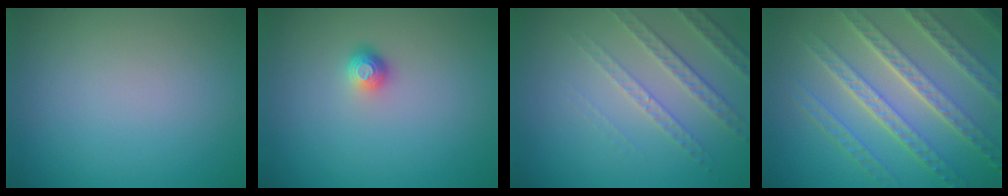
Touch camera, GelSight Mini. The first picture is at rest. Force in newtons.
{"total": 1.2, "press": 1.0, "slide": 0.7}
{"total": 3.3, "press": 2.8, "slide": 1.7}
{"total": 8.2, "press": 5.8, "slide": 5.8}